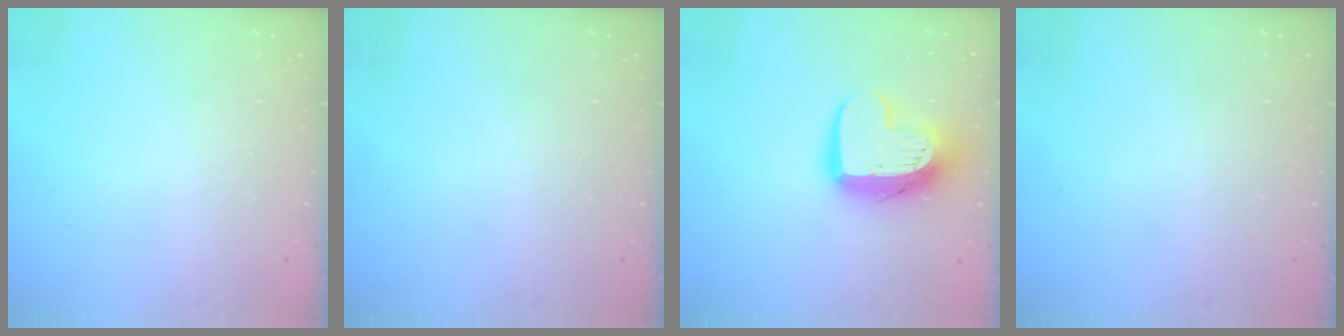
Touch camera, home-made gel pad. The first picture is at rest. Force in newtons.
{"total": 0.0}
{"total": 13.9, "press": 13.9, "slide": 1.0}
{"total": 0.0}